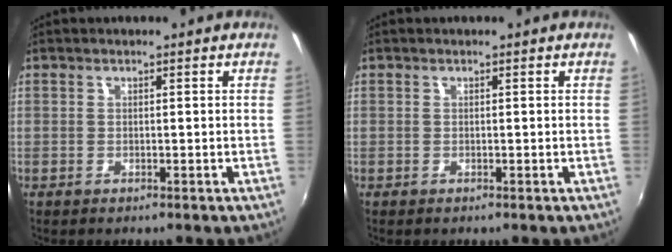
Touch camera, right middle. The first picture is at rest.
{"total": 0.0}